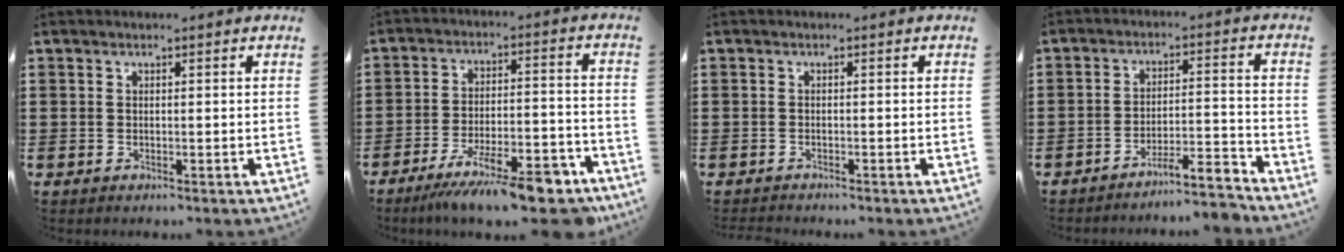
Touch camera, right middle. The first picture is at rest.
{"total": 11.9, "force": [-9.5, 2.2, 6.8], "torque": [-0.097, 0.030, -0.170]}
{"total": 0.6, "force": [-0.6, 0.1, 0.0], "torque": [-0.001, 0.000, -0.014]}
{"total": 5.5, "force": [-5.2, 0.1, 1.8], "torque": [-0.037, -0.006, -0.106]}